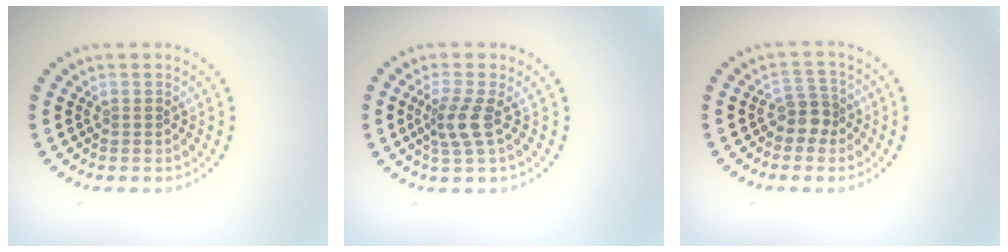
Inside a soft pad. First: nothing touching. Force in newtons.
{"total": 2.4, "press": 1.8, "slide": 1.6}
{"total": 2.3, "press": 1.8, "slide": 1.3}